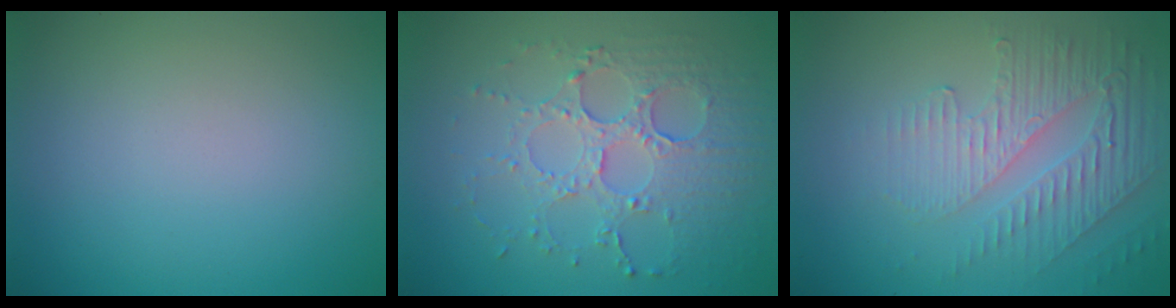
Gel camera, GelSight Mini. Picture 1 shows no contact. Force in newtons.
{"total": 4.2, "press": 3.6, "slide": 2.1}
{"total": 5.5, "press": 3.3, "slide": 4.4}